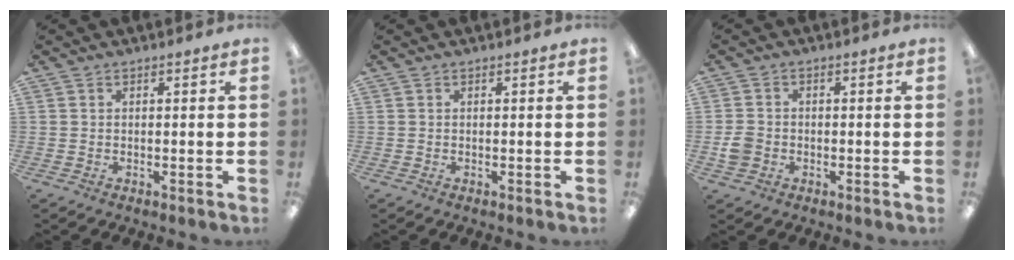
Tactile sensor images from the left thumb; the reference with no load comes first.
{"total": 0.0}
{"total": 3.6, "force": [-1.0, 3.1, 1.6], "torque": [-0.025, 0.009, -0.018]}